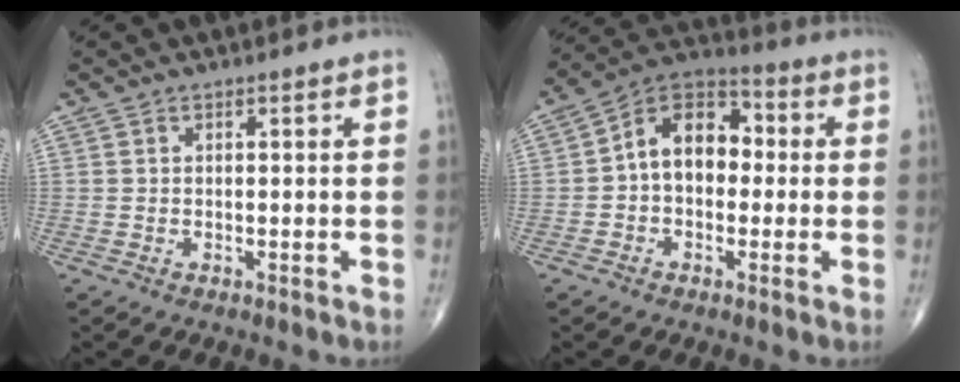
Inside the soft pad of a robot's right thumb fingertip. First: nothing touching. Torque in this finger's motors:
{"motor_torque": [0.14, 0.25, 0.98, 0.13, 0.21]}